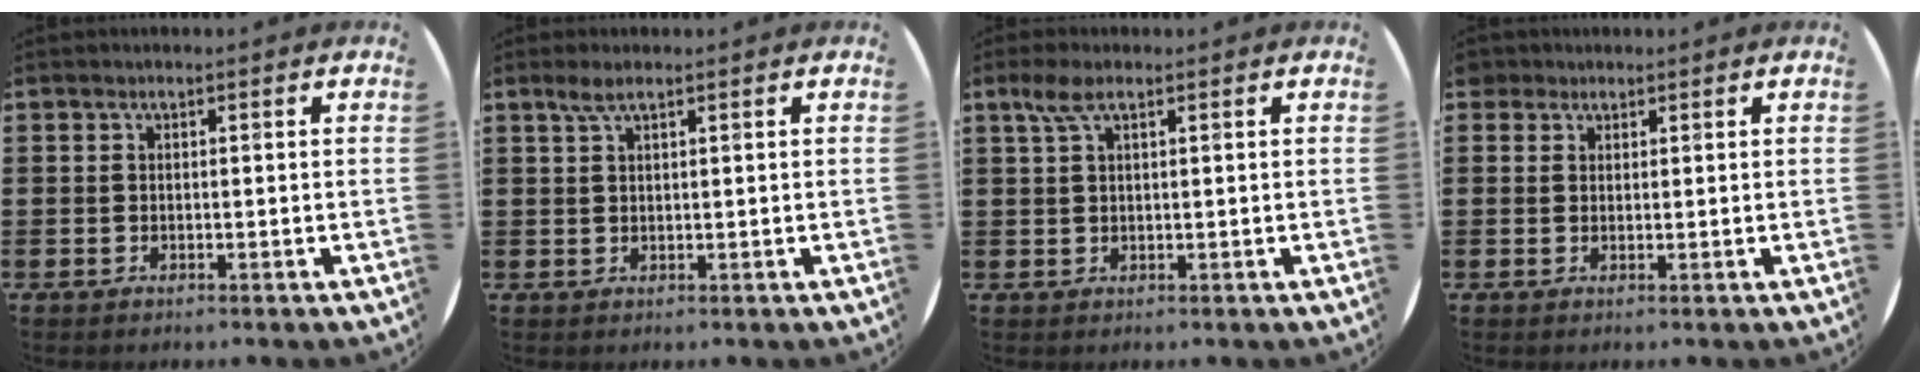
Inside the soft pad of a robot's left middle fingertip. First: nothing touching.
{"total": 2.1, "force": [1.4, 0.3, 1.5], "torque": [-0.030, 0.005, 0.024]}
{"total": 2.8, "force": [1.4, 0.8, 2.3], "torque": [-0.047, 0.008, 0.023]}
{"total": 1.5, "force": [1.2, 0.8, 0.0], "torque": [0.006, 0.001, 0.022]}